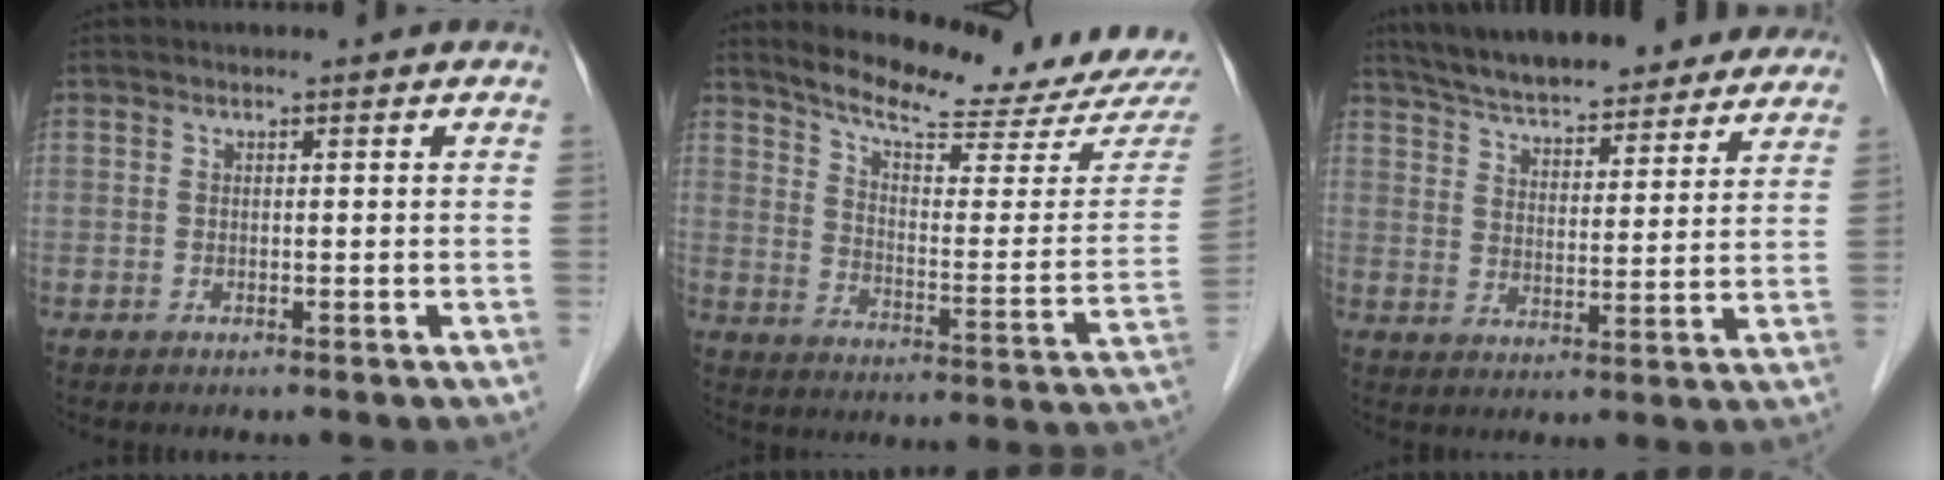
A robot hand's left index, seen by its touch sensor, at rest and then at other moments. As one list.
[{"total": 19.0, "force": [18.0, 0.3, 6.0], "torque": [-0.096, -0.089, 0.238]}, {"total": 23.3, "force": [20.8, 5.6, 8.9], "torque": [-0.140, 0.016, 0.279]}]